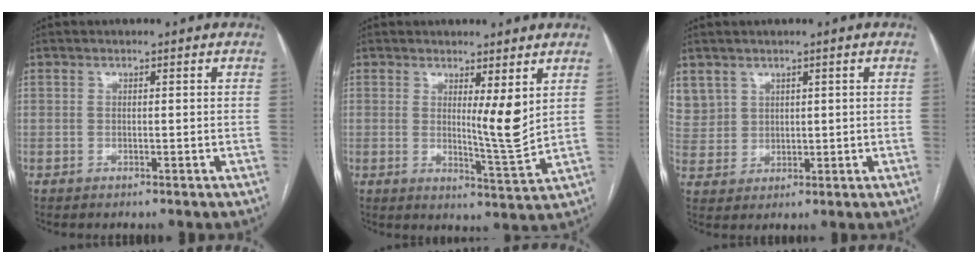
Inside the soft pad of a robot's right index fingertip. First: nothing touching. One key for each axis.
{"total": 5.6, "fx": 2.1, "fy": 0.1, "fz": 5.2, "tx": -0.084, "ty": -0.020, "tz": 0.042}
{"total": 6.9, "fx": 3.9, "fy": 5.6, "fz": 0.8, "tx": -0.030, "ty": 0.018, "tz": 0.096}